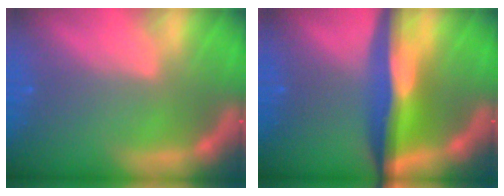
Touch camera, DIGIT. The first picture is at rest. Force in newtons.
{"total": 9.0}